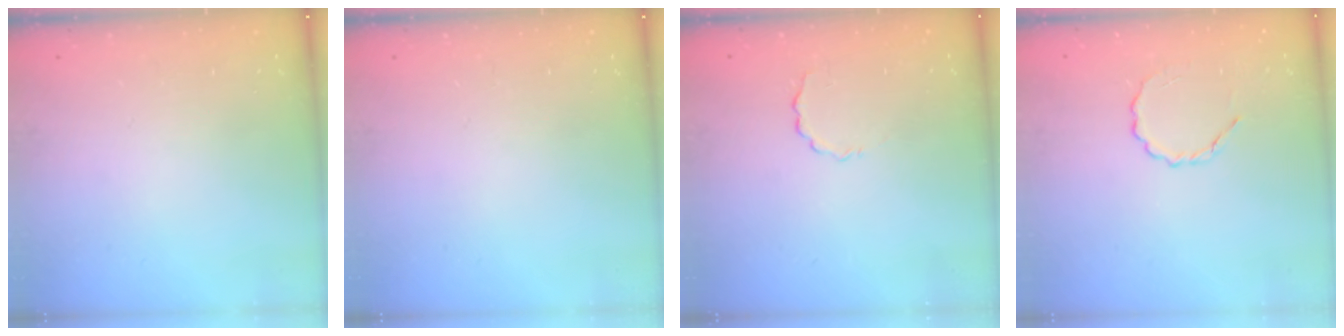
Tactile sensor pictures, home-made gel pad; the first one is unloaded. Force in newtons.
{"total": 0.0}
{"total": 2.0, "press": 1.9, "slide": 0.7}
{"total": 3.0, "press": 2.8, "slide": 1.0}